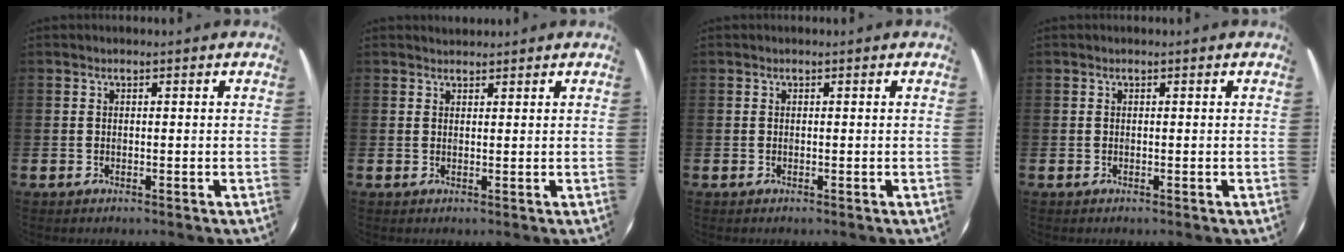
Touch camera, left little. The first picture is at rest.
{"total": 1.1, "force": [1.0, 0.3, -0.2], "torque": [0.011, 0.001, 0.019]}
{"total": 0.0}
{"total": 0.0}